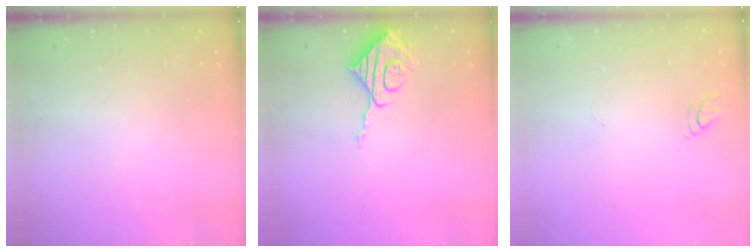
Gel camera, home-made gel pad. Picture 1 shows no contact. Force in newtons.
{"total": 9.0, "press": 9.0, "slide": 0.4}
{"total": 3.3, "press": 3.3, "slide": 0.3}